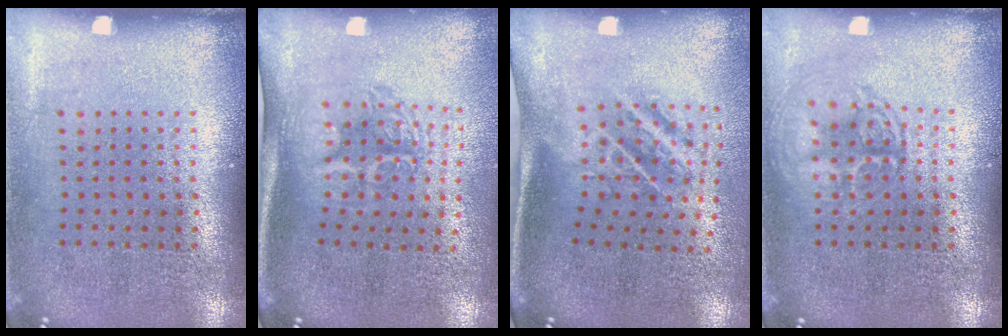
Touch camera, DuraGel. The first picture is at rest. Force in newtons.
{"total": 1.7, "press": 1.3, "slide": 1.2}
{"total": 2.0, "press": 1.2, "slide": 1.6}
{"total": 1.3, "press": 1.3, "slide": 0.2}